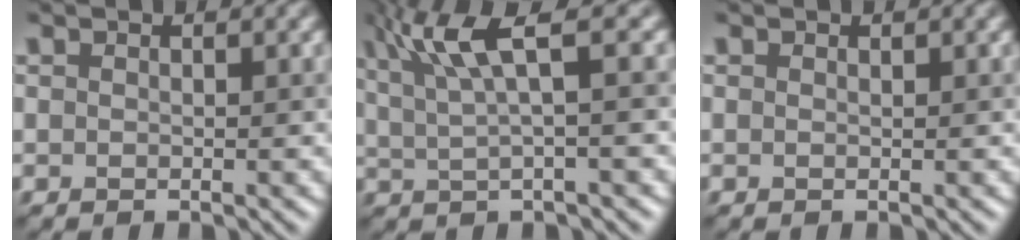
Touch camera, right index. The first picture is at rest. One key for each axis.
{"total": 6.0, "fx": 2.6, "fy": 1.1, "fz": 5.2, "tx": -0.091, "ty": 0.016, "tz": 0.051}
{"total": 0.0}